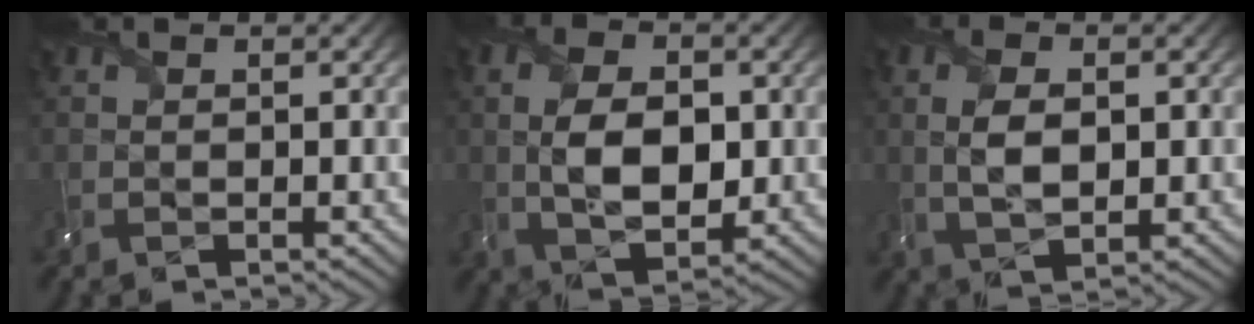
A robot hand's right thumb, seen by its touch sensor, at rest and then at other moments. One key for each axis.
{"total": 7.9, "fx": -0.5, "fy": 4.3, "fz": 6.6, "tx": -0.134, "ty": -0.006, "tz": -0.013}
{"total": 4.6, "fx": -0.2, "fy": 2.1, "fz": 4.1, "tx": -0.086, "ty": -0.004, "tz": -0.003}